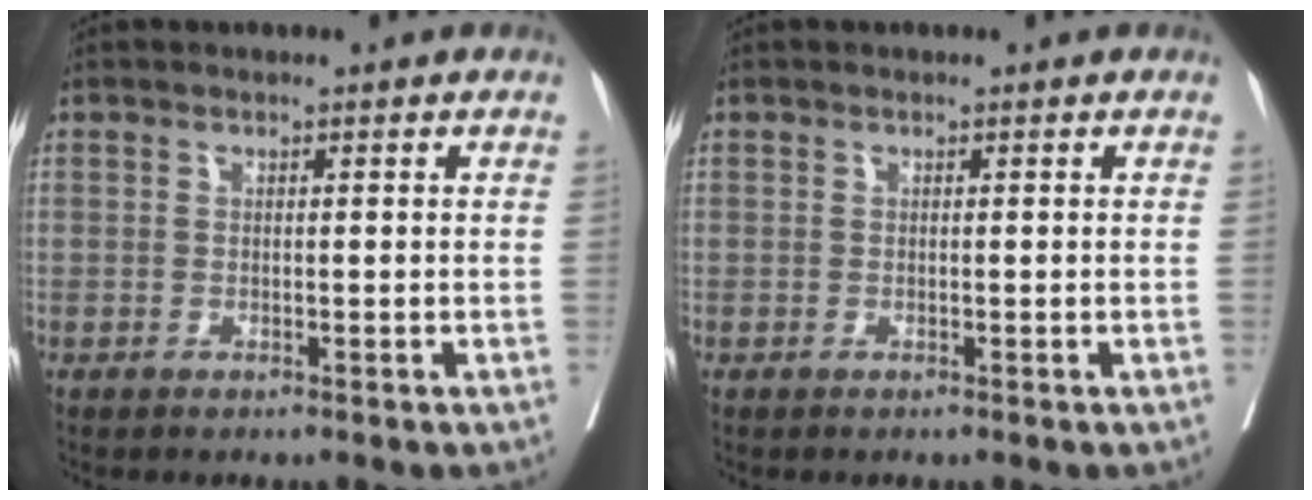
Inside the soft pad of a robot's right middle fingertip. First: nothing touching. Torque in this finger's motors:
{"motor_torque": [-0.05, -0.03, 0.00, 0.00]}